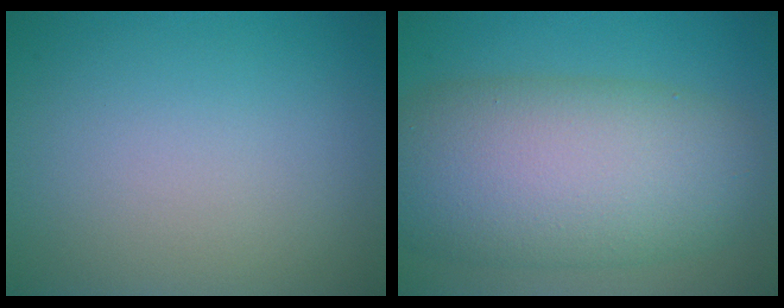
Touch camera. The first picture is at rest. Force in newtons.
{"total": 11.7, "press": 11.7, "slide": 0.6}